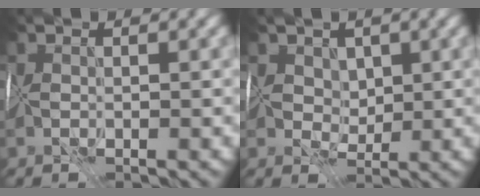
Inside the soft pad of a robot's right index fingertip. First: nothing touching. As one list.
[{"total": 3.8, "force": [2.6, 2.4, 1.3], "torque": [-0.014, 0.020, 0.049]}]